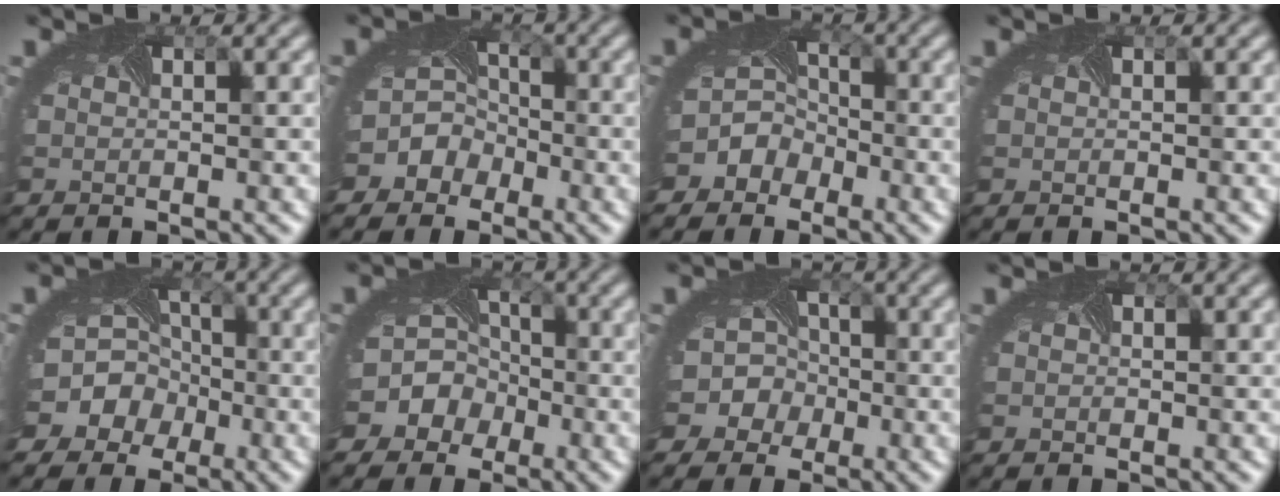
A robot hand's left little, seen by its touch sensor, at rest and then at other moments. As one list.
[{"total": 6.1, "force": [-3.2, 5.0, 1.2], "torque": [-0.005, -0.005, -0.063]}, {"total": 5.5, "force": [-3.2, 4.4, 0.9], "torque": [0.003, -0.003, -0.060]}, {"total": 0.0}, {"total": 10.6, "force": [-4.0, 9.2, 3.5], "torque": [-0.077, -0.008, -0.086]}, {"total": 8.9, "force": [-3.8, 7.6, 2.5], "torque": [-0.049, -0.010, -0.080]}, {"total": 8.5, "force": [-2.6, 7.6, 2.7], "torque": [-0.050, 0.004, -0.074]}, {"total": 0.0}]